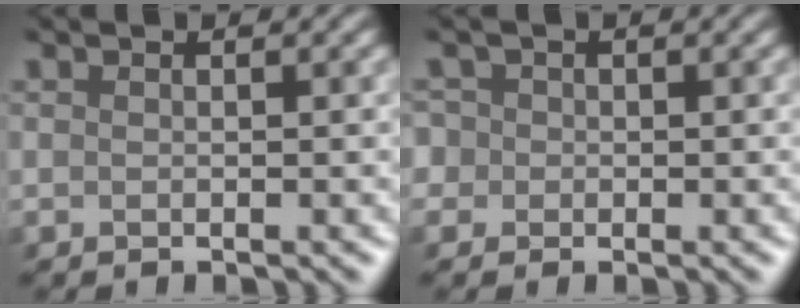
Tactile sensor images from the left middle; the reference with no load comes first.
{"total": 2.4, "force": [-0.2, 2.4, 0.0], "torque": [0.013, 0.026, -0.028]}